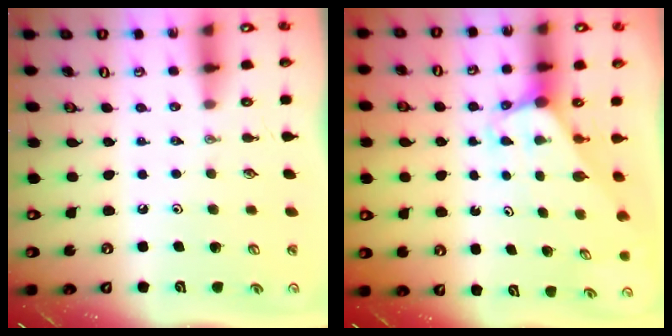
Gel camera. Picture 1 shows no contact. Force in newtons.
{"total": 2.9, "press": 2.9, "slide": 0.1}